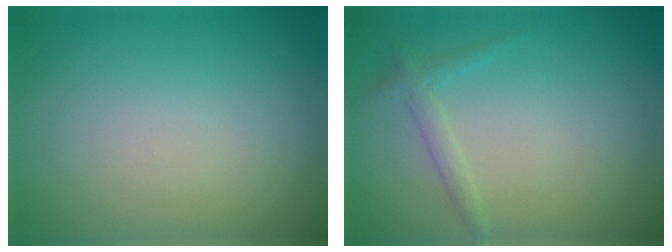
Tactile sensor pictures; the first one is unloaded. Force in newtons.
{"total": 1.4, "press": 1.4, "slide": 0.0}